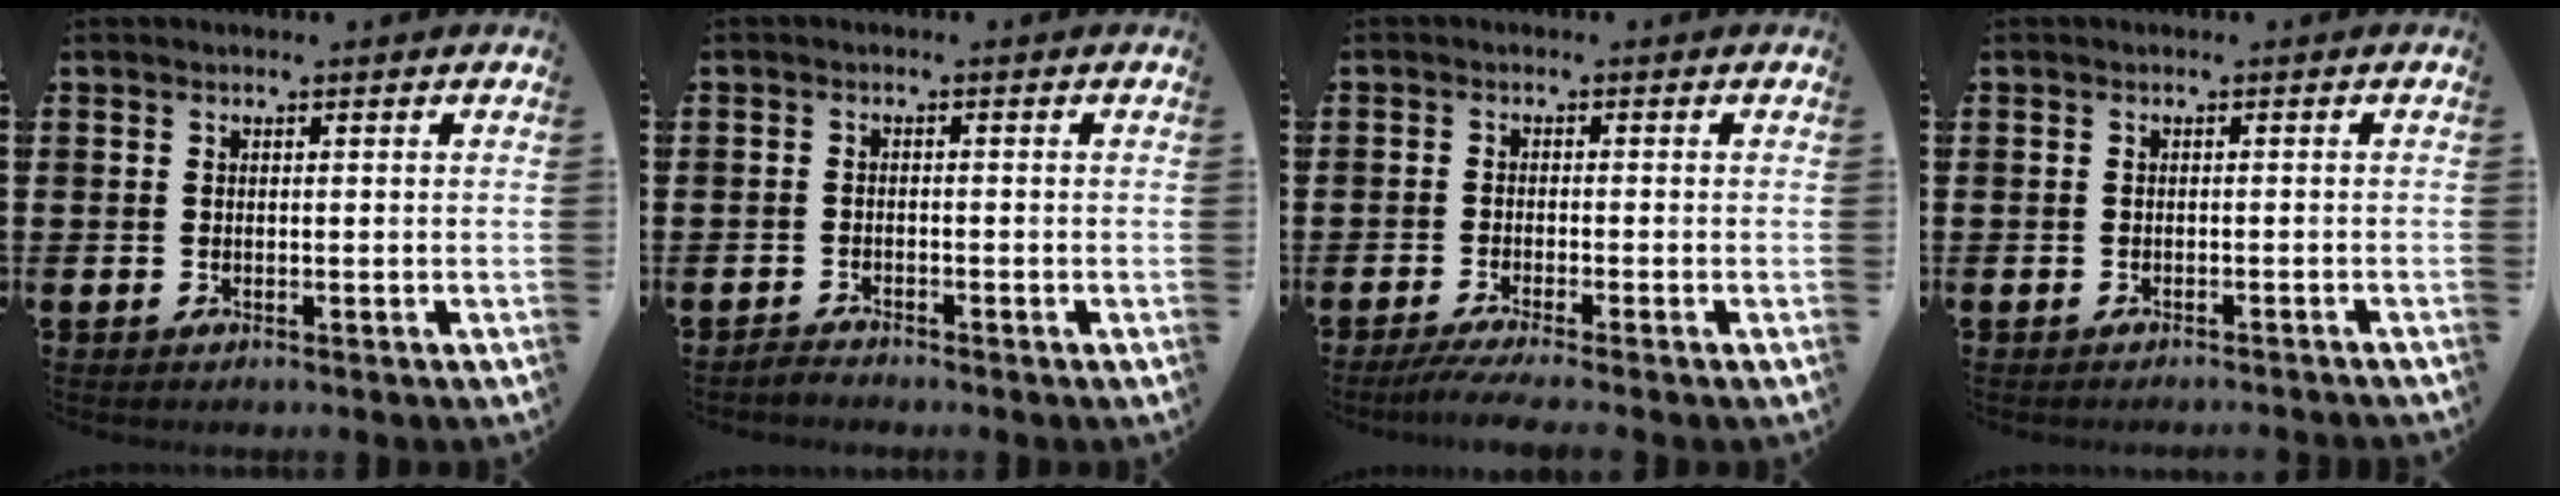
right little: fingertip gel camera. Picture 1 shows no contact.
{"total": 1.4, "force": [-1.4, 0.1, -0.1], "torque": [-0.003, 0.003, -0.029]}
{"total": 2.6, "force": [-1.9, -0.1, 1.7], "torque": [-0.025, -0.003, -0.034]}
{"total": 0.7, "force": [-0.7, -0.2, 0.0], "torque": [0.001, 0.000, -0.015]}